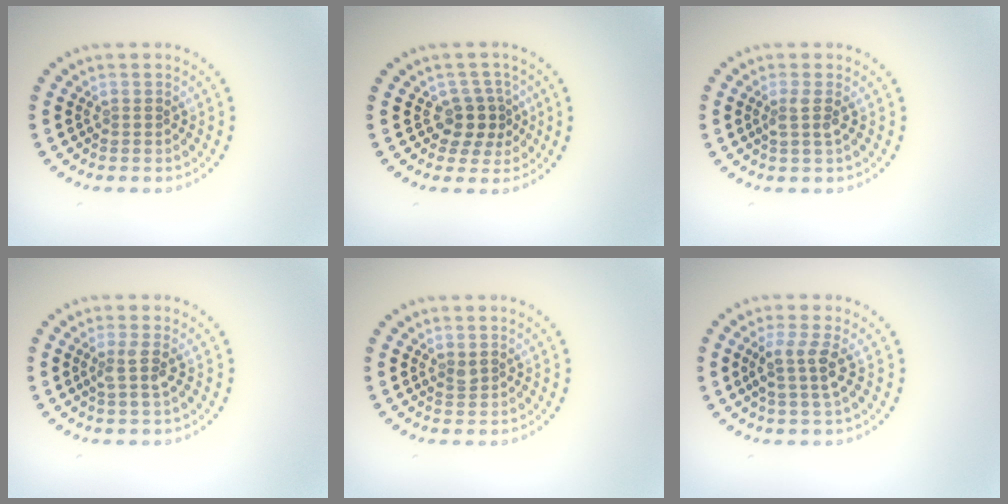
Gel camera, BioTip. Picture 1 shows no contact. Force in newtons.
{"total": 2.6, "press": 2.1, "slide": 1.6}
{"total": 1.5, "press": 1.1, "slide": 1.0}
{"total": 1.7, "press": 1.3, "slide": 1.1}
{"total": 0.6, "press": 0.5, "slide": 0.3}
{"total": 2.7, "press": 2.1, "slide": 1.6}